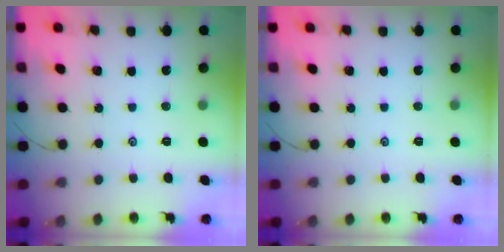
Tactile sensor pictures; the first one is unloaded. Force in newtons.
{"total": 0.0}